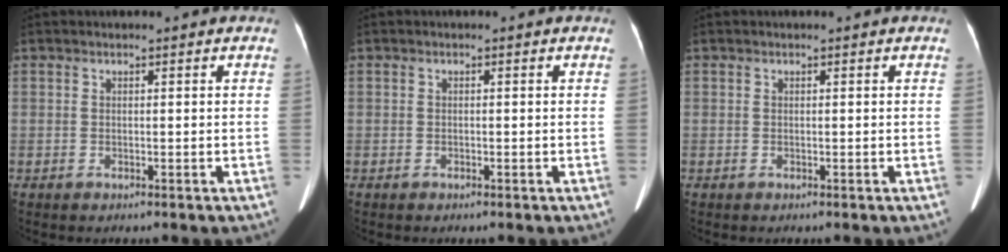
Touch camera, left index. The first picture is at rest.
{"total": 0.0}
{"total": 0.0}